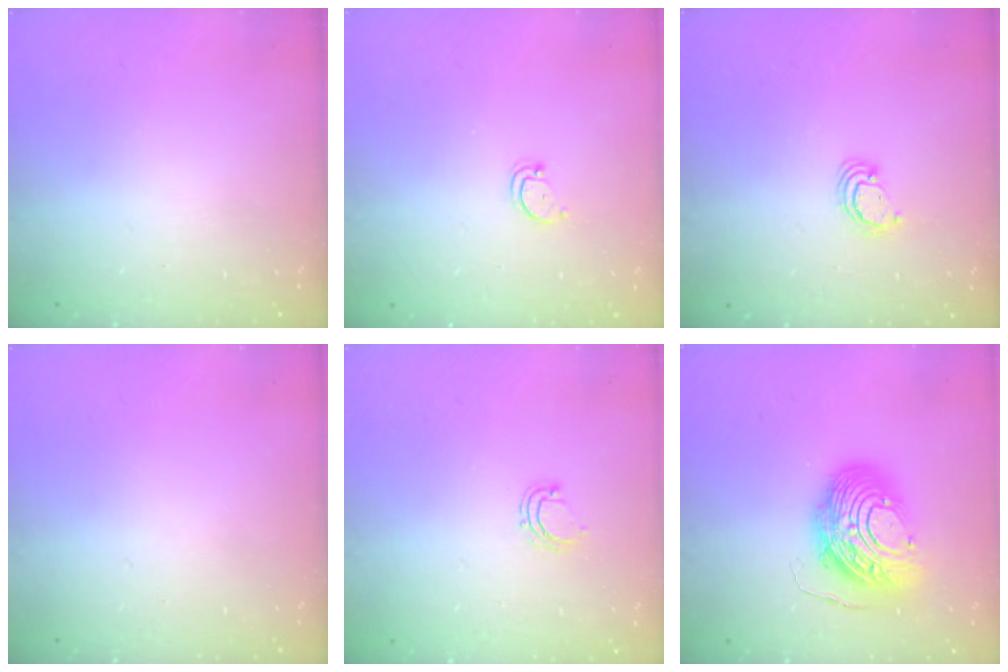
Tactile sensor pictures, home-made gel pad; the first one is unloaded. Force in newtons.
{"total": 2.8, "press": 2.7, "slide": 0.3}
{"total": 2.6, "press": 2.5, "slide": 0.3}
{"total": 0.0}
{"total": 5.2, "press": 5.1, "slide": 1.0}
{"total": 13.7, "press": 13.6, "slide": 1.4}